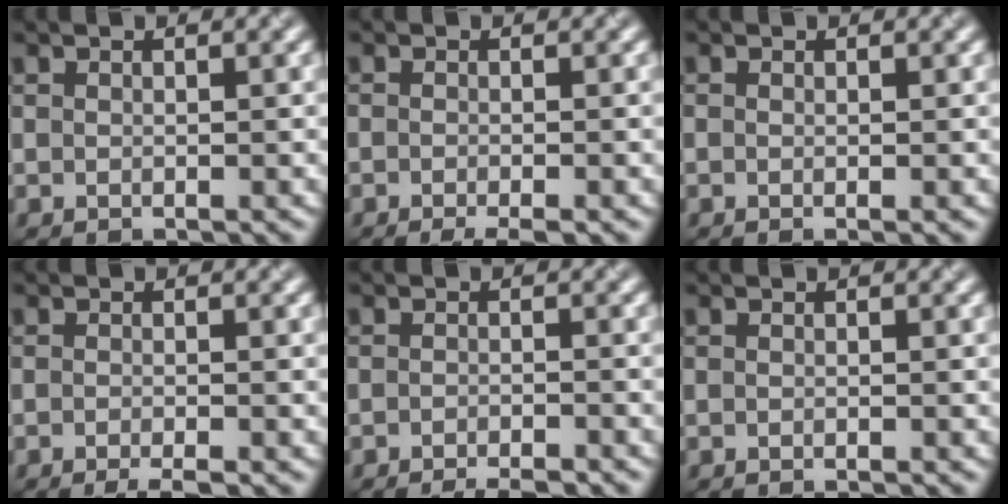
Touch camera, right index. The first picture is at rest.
{"total": 2.3, "force": [-1.4, 0.3, 1.8], "torque": [-0.020, 0.001, -0.013]}
{"total": 0.7, "force": [-0.2, 0.2, 0.7], "torque": [-0.004, 0.000, -0.004]}
{"total": 2.2, "force": [-1.6, 0.3, 1.5], "torque": [-0.018, 0.003, -0.022]}
{"total": 3.3, "force": [-2.8, 0.5, 1.6], "torque": [-0.012, 0.008, -0.038]}
{"total": 0.8, "force": [-0.6, 0.1, 0.4], "torque": [0.000, 0.002, -0.008]}